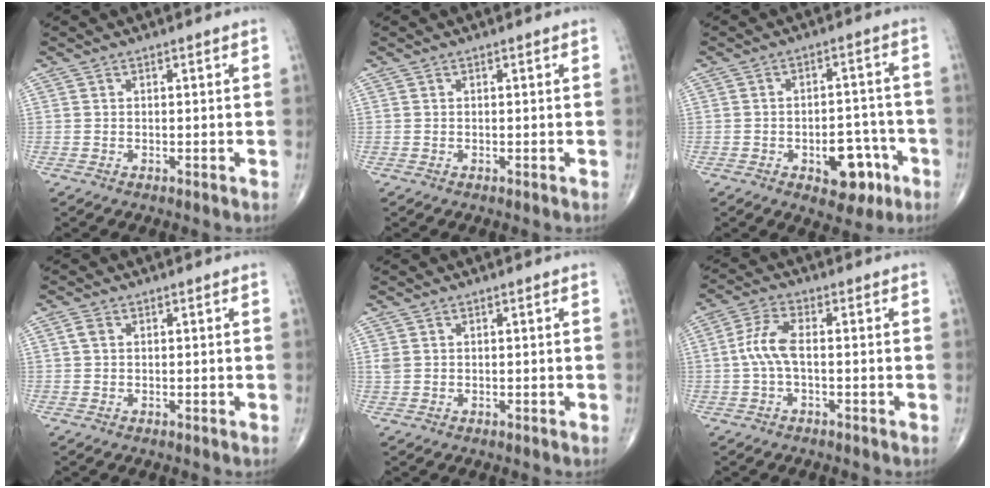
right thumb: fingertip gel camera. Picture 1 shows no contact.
{"total": 0.0}
{"total": 9.7, "force": [-4.2, 5.6, 6.8], "torque": [-0.059, 0.034, -0.049]}
{"total": 1.4, "force": [0.3, 1.0, 0.9], "torque": [-0.020, 0.006, 0.007]}
{"total": 1.2, "force": [0.4, 0.9, 0.7], "torque": [-0.018, 0.004, 0.011]}
{"total": 5.3, "force": [-0.5, 1.9, 4.9], "torque": [-0.118, 0.014, -0.014]}